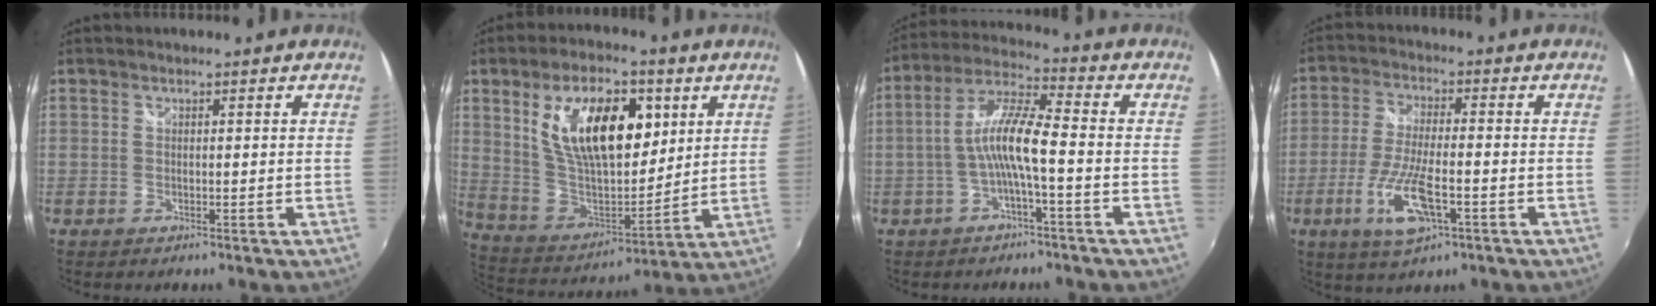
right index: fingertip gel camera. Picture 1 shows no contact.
{"total": 20.6, "force": [7.4, 10.1, 16.4], "torque": [-0.292, 0.005, 0.143]}
{"total": 8.6, "force": [-2.3, 0.9, 8.2], "torque": [-0.182, 0.015, -0.041]}
{"total": 10.7, "force": [-4.3, 3.1, 9.3], "torque": [-0.196, -0.014, -0.080]}